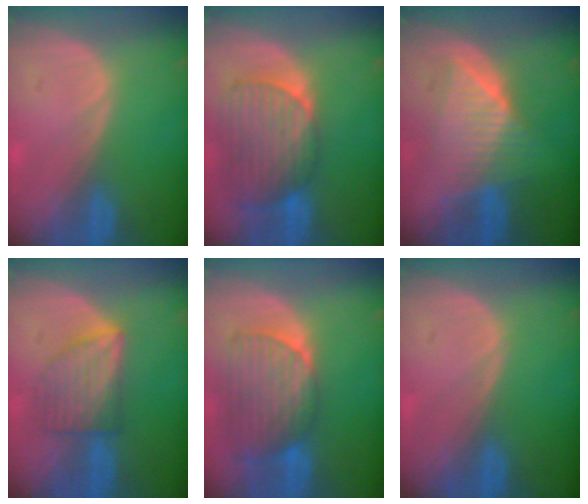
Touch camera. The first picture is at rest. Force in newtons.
{"total": 9.7, "press": 8.5, "slide": 4.7}
{"total": 7.1, "press": 7.1, "slide": 0.2}
{"total": 6.1, "press": 6.1, "slide": 0.2}
{"total": 9.4, "press": 8.3, "slide": 4.2}
{"total": 0.0}